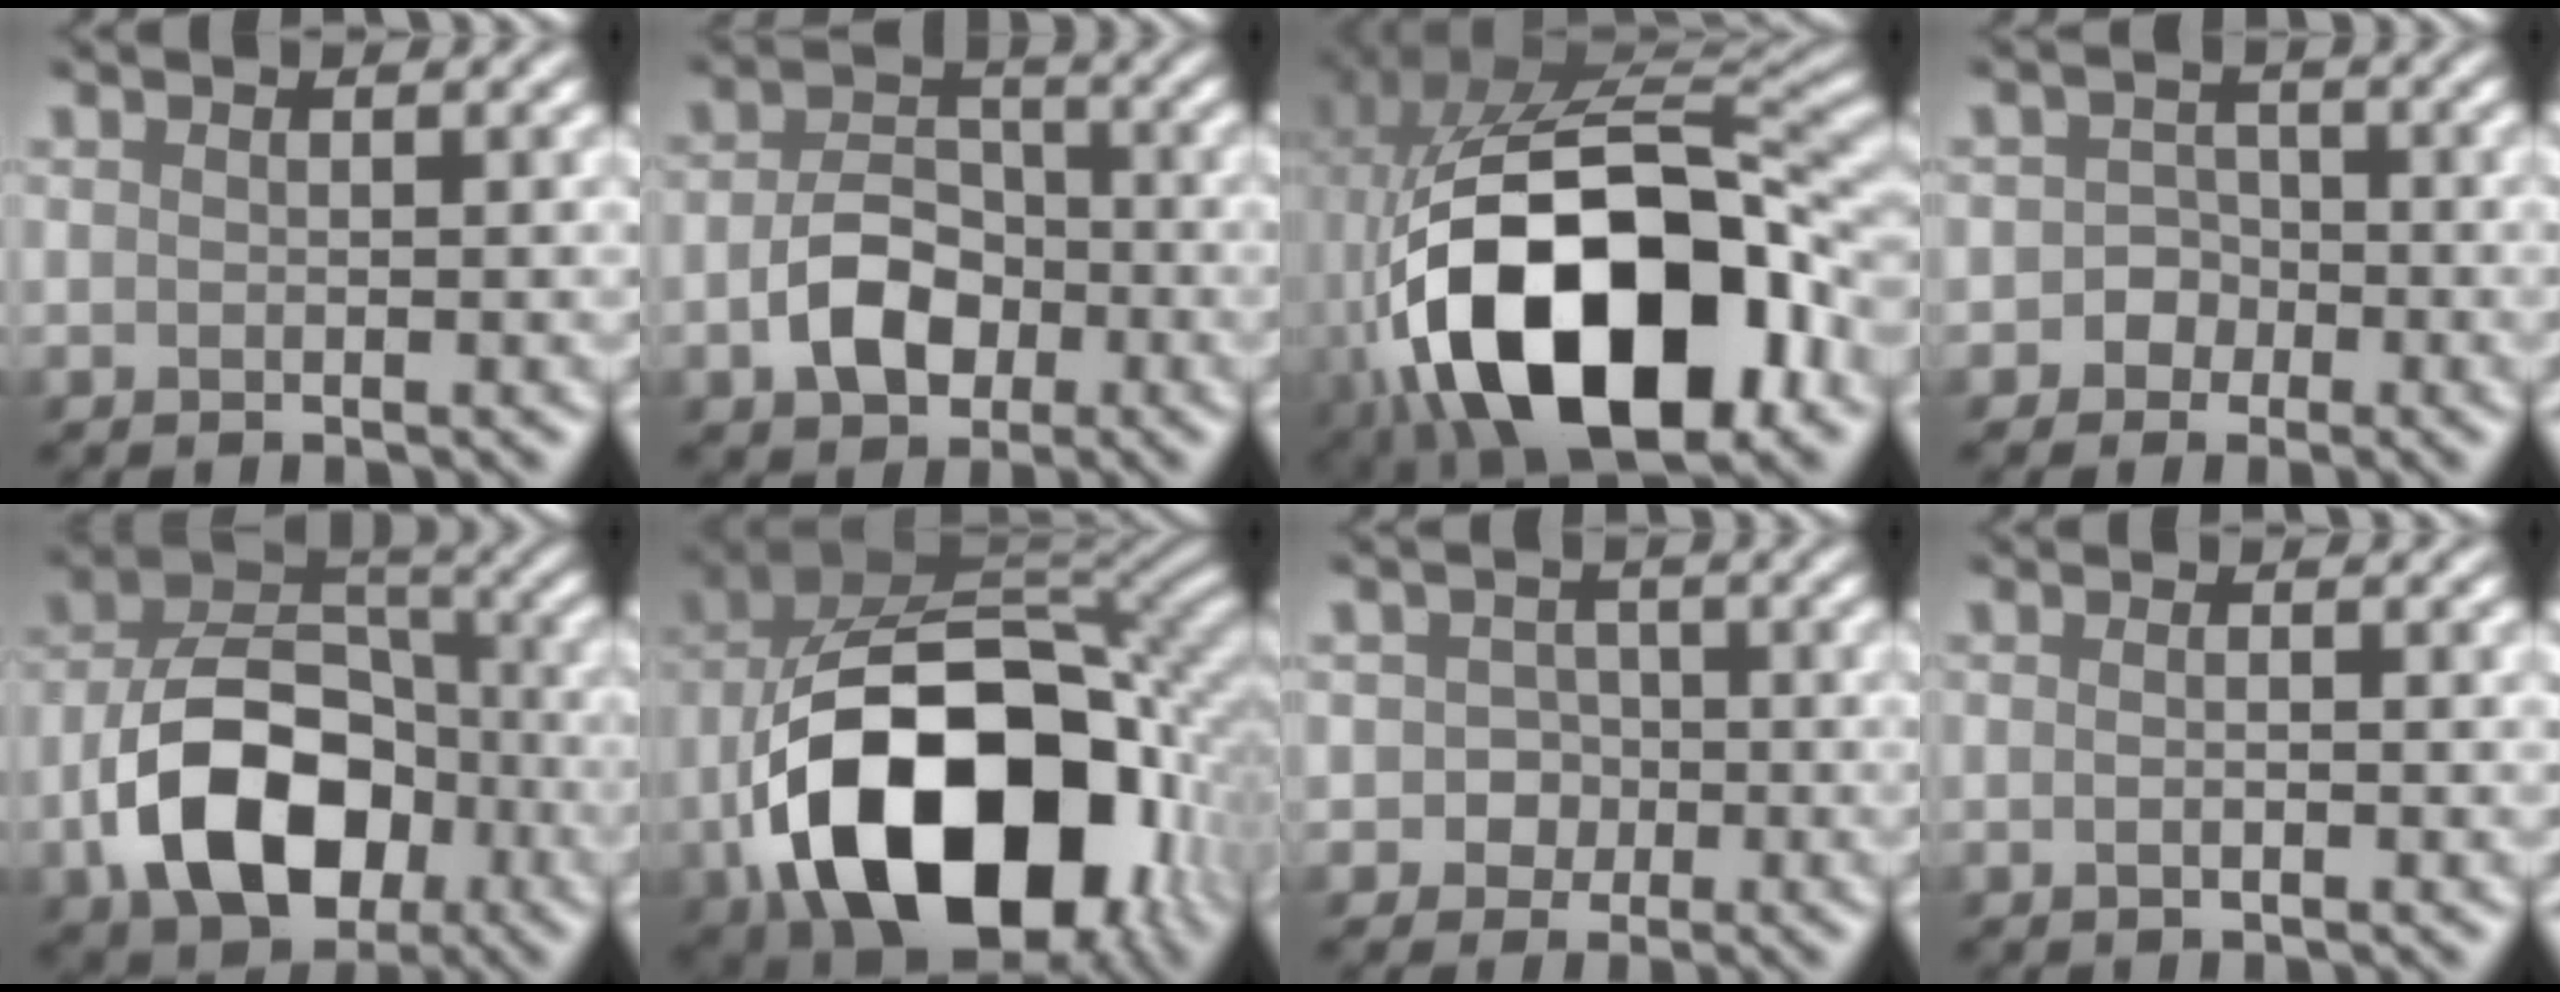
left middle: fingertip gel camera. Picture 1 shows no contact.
{"total": 4.4, "force": [-1.5, 3.2, 2.7], "torque": [-0.052, 0.005, -0.029]}
{"total": 17.1, "force": [-4.8, 9.5, 13.4], "torque": [-0.218, -0.006, -0.070]}
{"total": 2.6, "force": [-1.0, 2.4, -0.2], "torque": [0.034, 0.014, -0.036]}
{"total": 10.6, "force": [-3.9, 7.0, 6.9], "torque": [-0.128, 0.005, -0.072]}
{"total": 17.0, "force": [-6.0, 10.5, 12.0], "torque": [-0.209, -0.022, -0.094]}
{"total": 3.0, "force": [-0.4, 2.9, 0.1], "torque": [0.023, 0.019, -0.027]}
{"total": 1.8, "force": [0.1, 0.9, 1.6], "torque": [-0.003, 0.014, -0.013]}